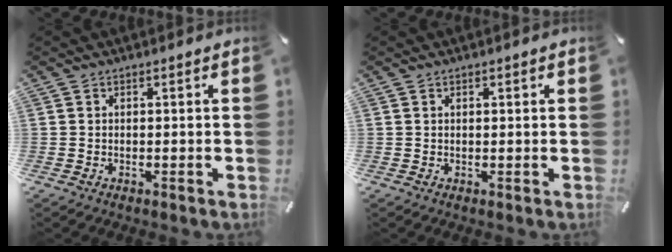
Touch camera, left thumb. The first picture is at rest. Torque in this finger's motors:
{"motor_torque": [-0.20, -0.35, 0.05, 0.08, -0.03]}